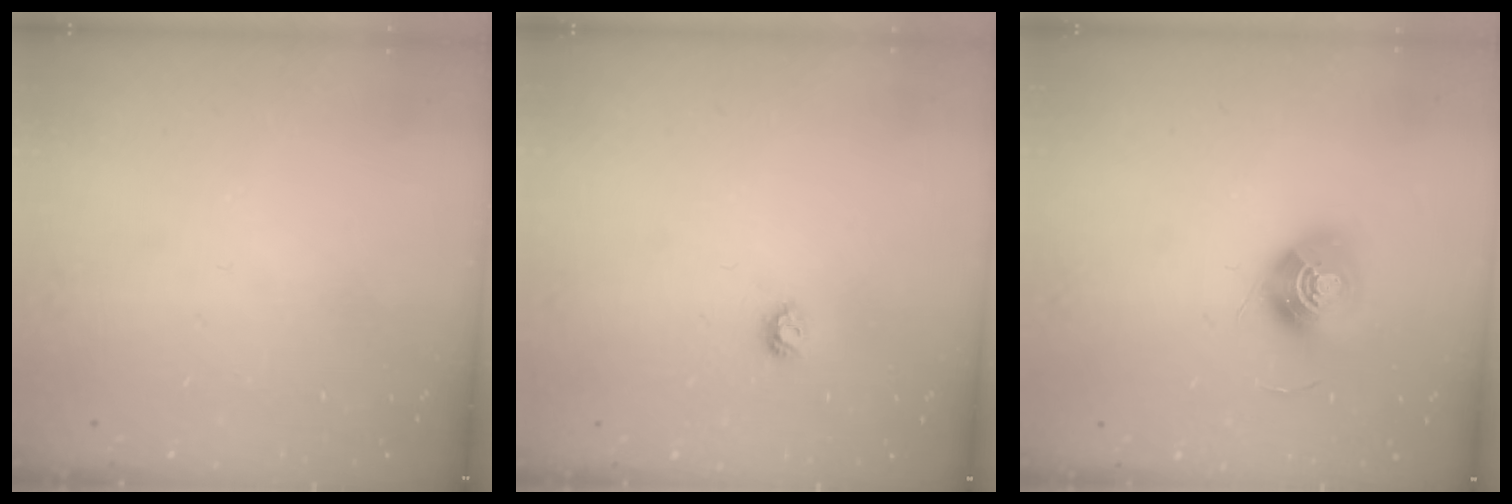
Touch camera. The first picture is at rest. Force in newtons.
{"total": 4.4, "press": 4.4, "slide": 0.7}
{"total": 11.1, "press": 11.1, "slide": 0.2}